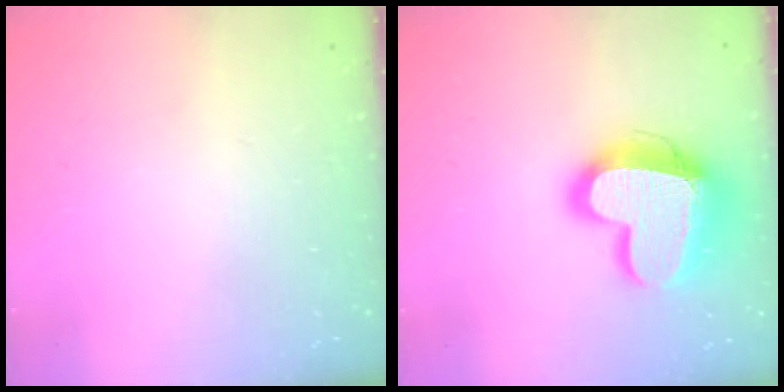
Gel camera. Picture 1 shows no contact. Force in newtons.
{"total": 19.4, "press": 19.3, "slide": 1.7}